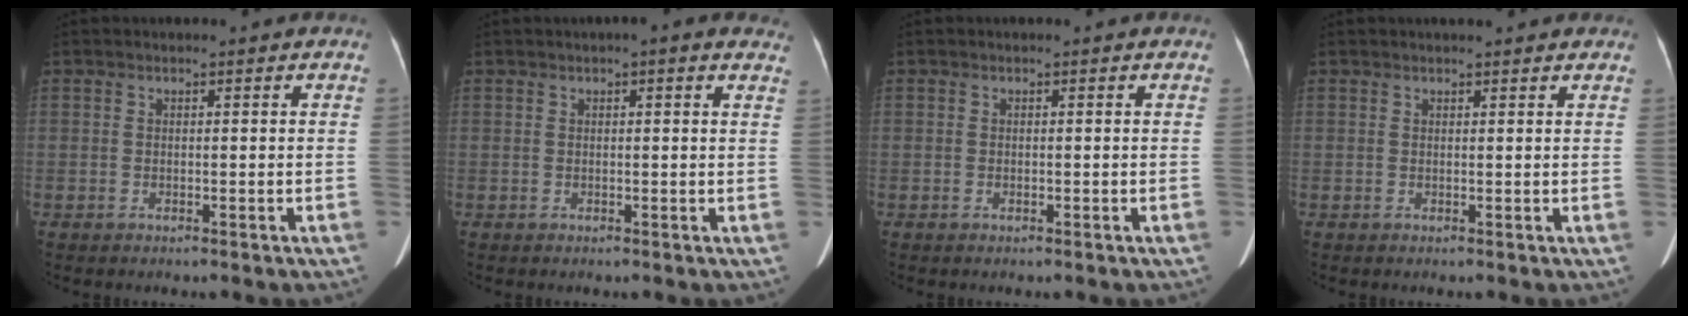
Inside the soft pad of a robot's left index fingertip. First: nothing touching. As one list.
[{"total": 4.2, "force": [2.9, 0.9, 2.9], "torque": [-0.022, 0.017, 0.022]}, {"total": 0.0}, {"total": 5.1, "force": [4.5, 1.1, 2.3], "torque": [-0.025, 0.023, 0.049]}]